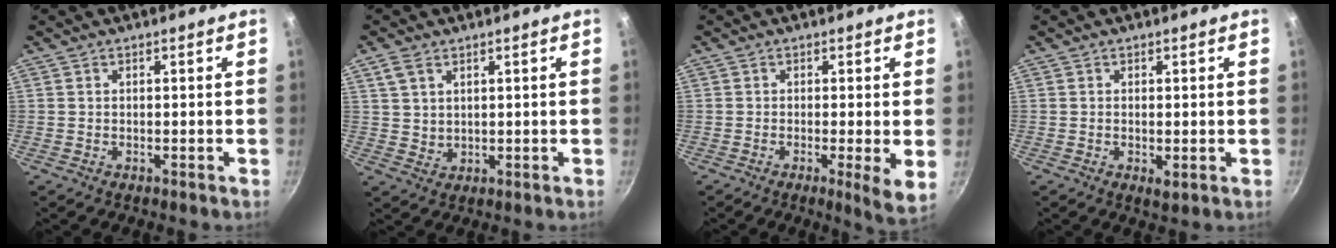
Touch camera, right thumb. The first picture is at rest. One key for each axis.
{"total": 4.3, "fx": 2.4, "fy": 2.7, "fz": 2.3, "tx": -0.038, "ty": -0.009, "tz": 0.051}
{"total": 5.2, "fx": -0.5, "fy": 0.6, "fz": 5.1, "tx": -0.071, "ty": -0.016, "tz": -0.007}
{"total": 1.6, "fx": 0.1, "fy": 0.8, "fz": 1.4, "tx": -0.023, "ty": -0.007, "tz": 0.002}